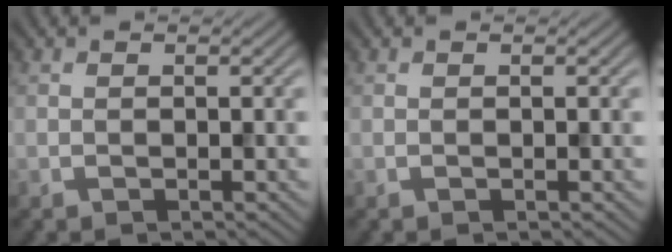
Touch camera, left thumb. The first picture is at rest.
{"total": 0.0}